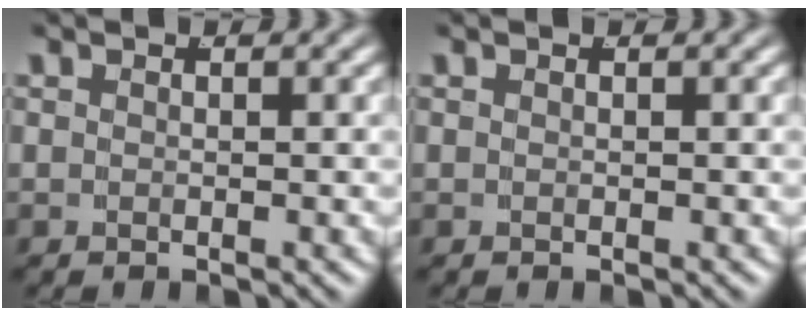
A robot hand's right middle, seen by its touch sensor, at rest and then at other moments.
{"total": 0.0}